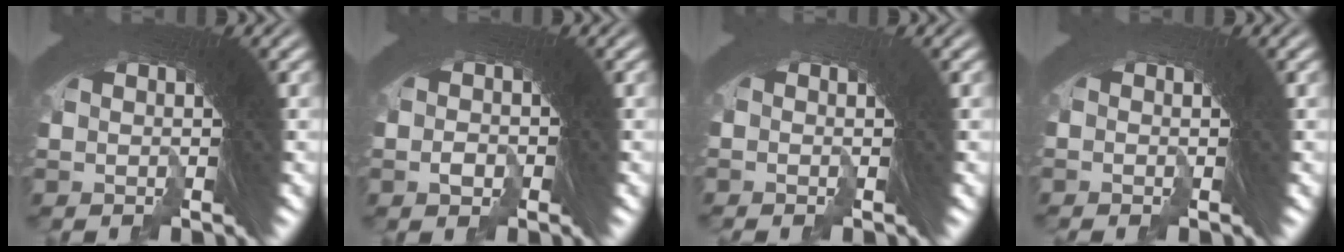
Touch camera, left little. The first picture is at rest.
{"total": 2.0, "force": [-1.7, 1.0, -0.4], "torque": [0.010, -0.012, -0.022]}
{"total": 2.5, "force": [-1.3, -1.3, -1.6], "torque": [0.024, -0.007, -0.019]}
{"total": 2.1, "force": [-1.0, -1.2, -1.4], "torque": [0.027, -0.004, -0.015]}